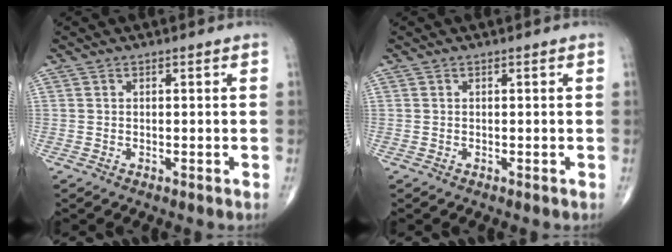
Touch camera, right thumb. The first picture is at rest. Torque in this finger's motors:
{"motor_torque": [0.05, 0.05, 0.00, 0.00, 0.00]}